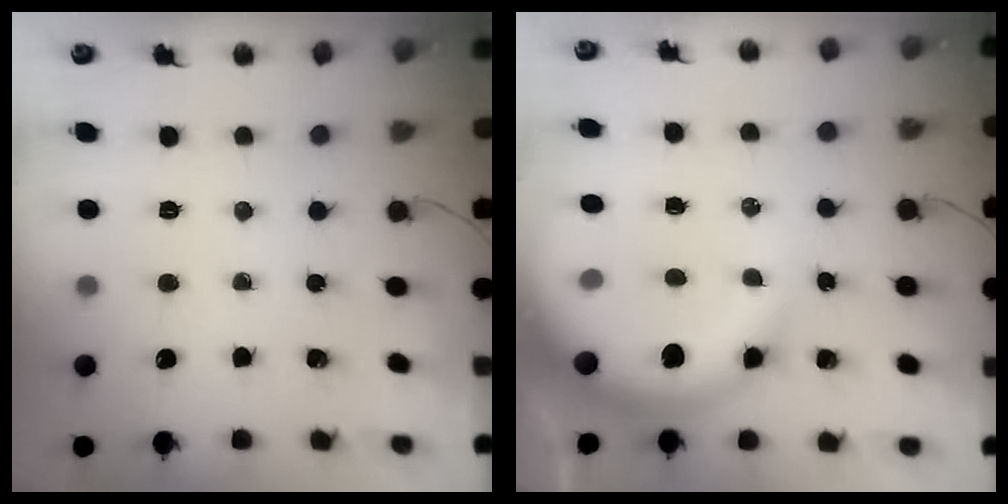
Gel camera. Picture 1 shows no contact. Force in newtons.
{"total": 14.5, "press": 14.2, "slide": 3.0}